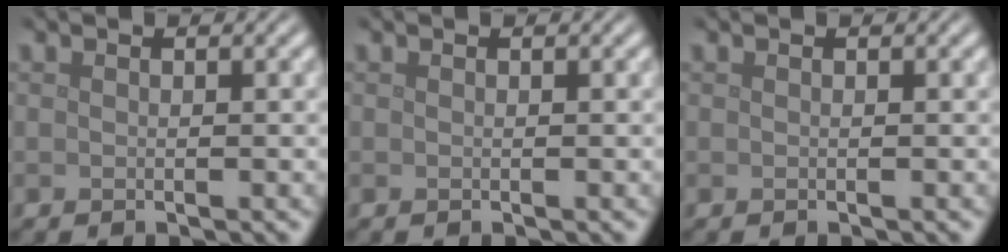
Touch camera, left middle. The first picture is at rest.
{"total": 0.0}
{"total": 0.0}